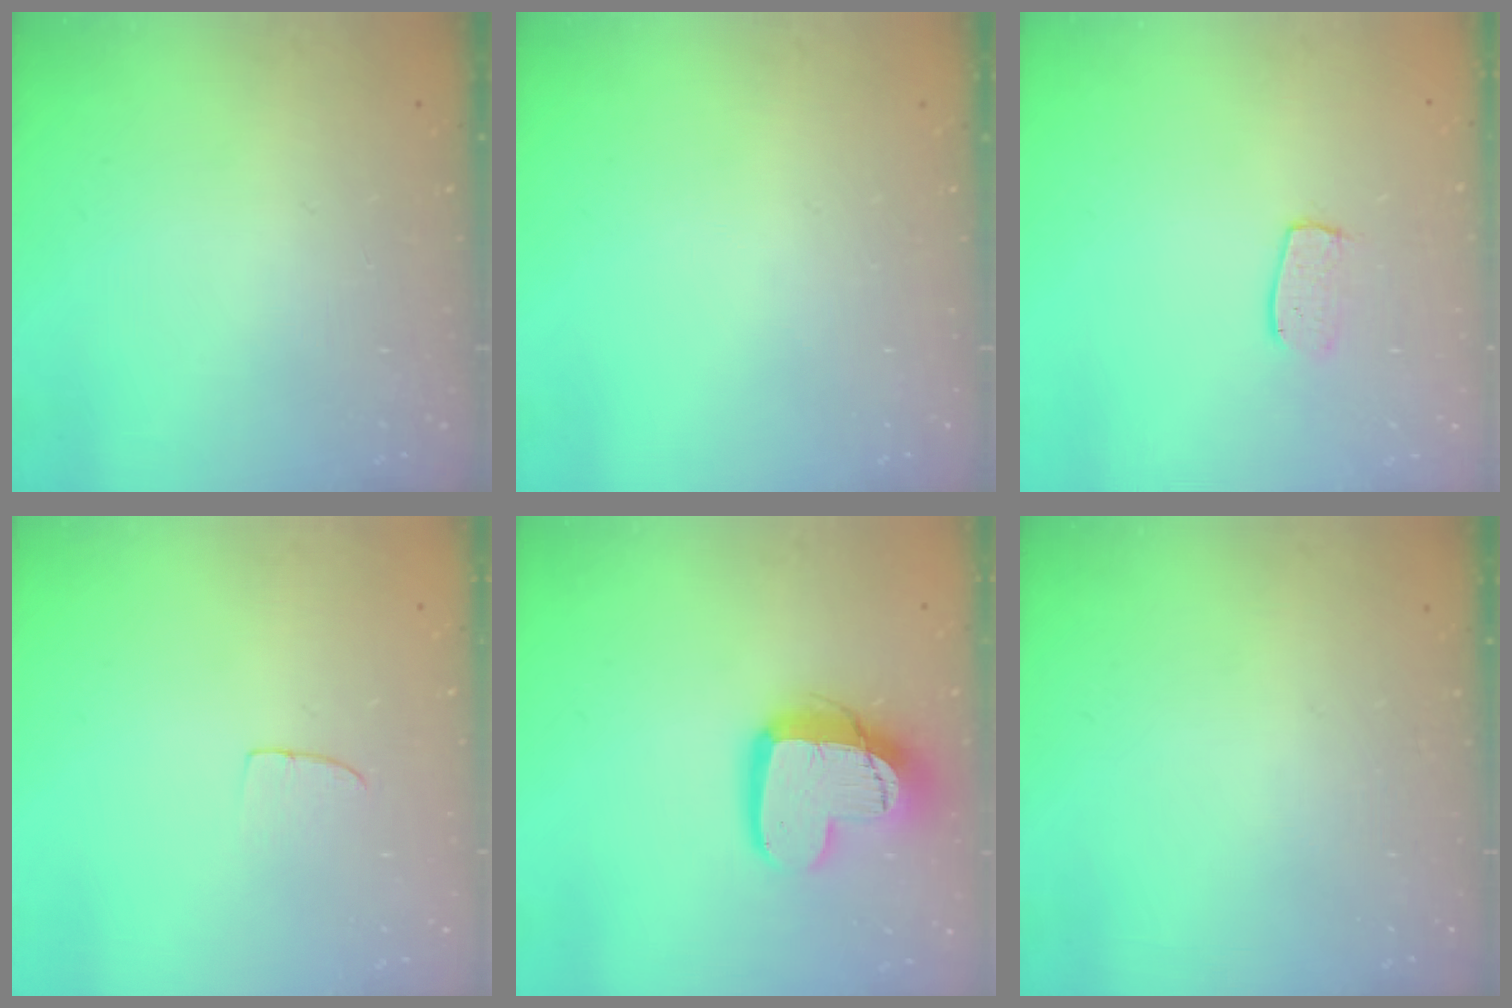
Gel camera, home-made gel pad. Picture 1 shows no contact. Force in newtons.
{"total": 0.0}
{"total": 6.3, "press": 6.2, "slide": 0.5}
{"total": 4.2, "press": 4.2, "slide": 0.3}
{"total": 14.0, "press": 13.9, "slide": 1.3}
{"total": 0.0}